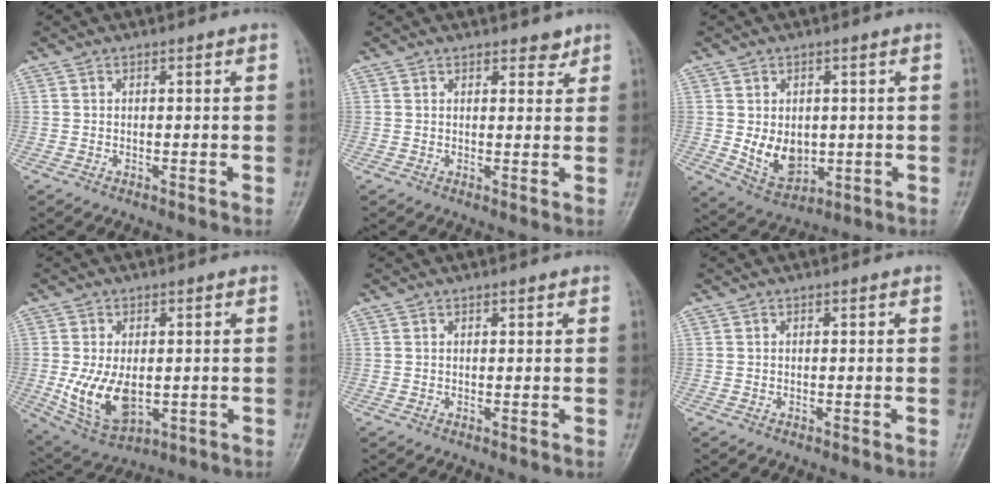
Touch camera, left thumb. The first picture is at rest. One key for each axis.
{"total": 2.6, "fx": 2.0, "fy": 1.2, "fz": 1.1, "tx": 0.002, "ty": -0.011, "tz": 0.024}
{"total": 7.5, "fx": -0.1, "fy": 5.6, "fz": 5.1, "tx": -0.062, "ty": -0.016, "tz": 0.018}
{"total": 10.3, "fx": -1.0, "fy": 6.1, "fz": 8.2, "tx": -0.147, "ty": -0.015, "tz": -0.002}
{"total": 0.7, "fx": 0.5, "fy": 0.2, "fz": 0.4, "tx": -0.007, "ty": -0.002, "tz": 0.007}
{"total": 0.0}